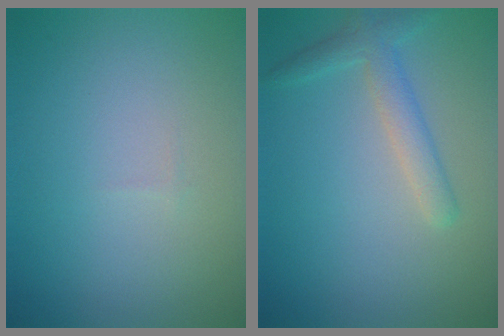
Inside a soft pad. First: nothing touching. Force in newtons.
{"total": 2.6, "press": 2.6, "slide": 0.1}